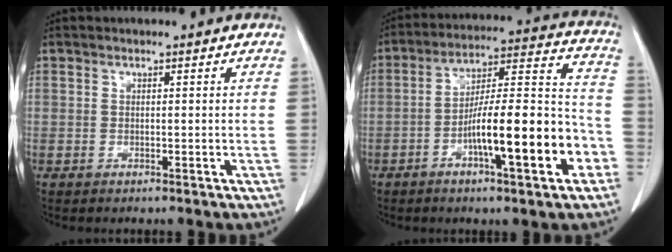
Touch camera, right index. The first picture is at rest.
{"total": 16.6, "force": [-6.2, 2.5, 15.2], "torque": [-0.237, 0.016, -0.095]}